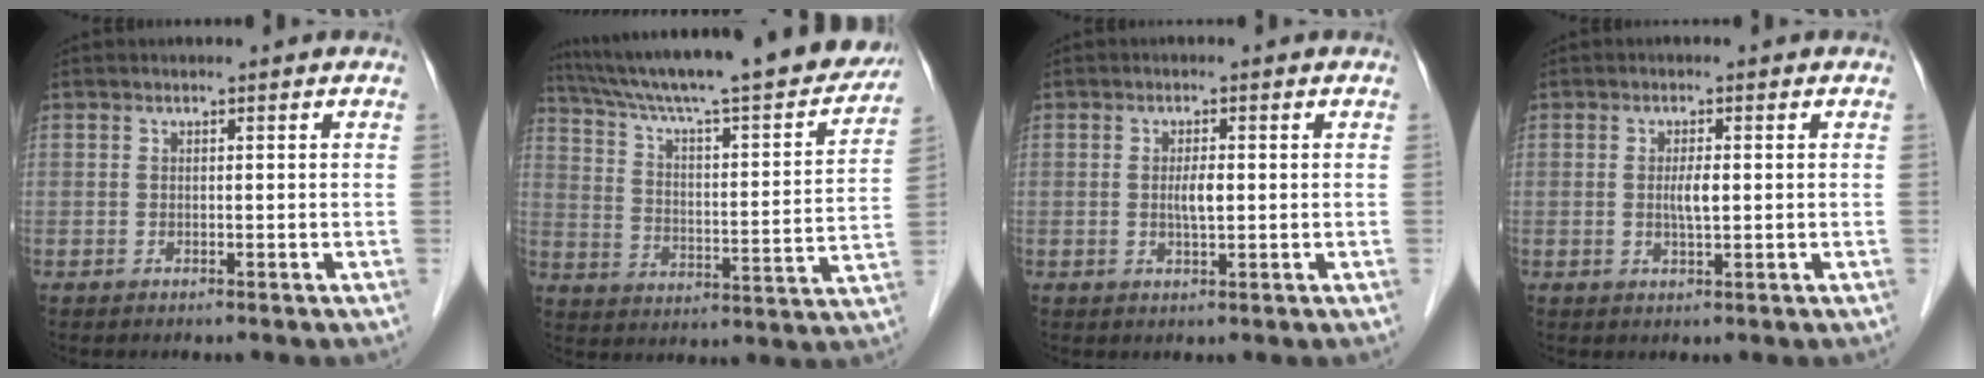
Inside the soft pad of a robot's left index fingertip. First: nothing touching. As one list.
[{"total": 29.2, "force": [25.2, 3.1, 14.4], "torque": [-0.231, -0.034, 0.344]}, {"total": 2.4, "force": [-0.1, 0.4, 2.3], "torque": [-0.045, -0.003, 0.000]}, {"total": 2.4, "force": [0.0, 0.3, 2.3], "torque": [-0.046, -0.004, 0.001]}]